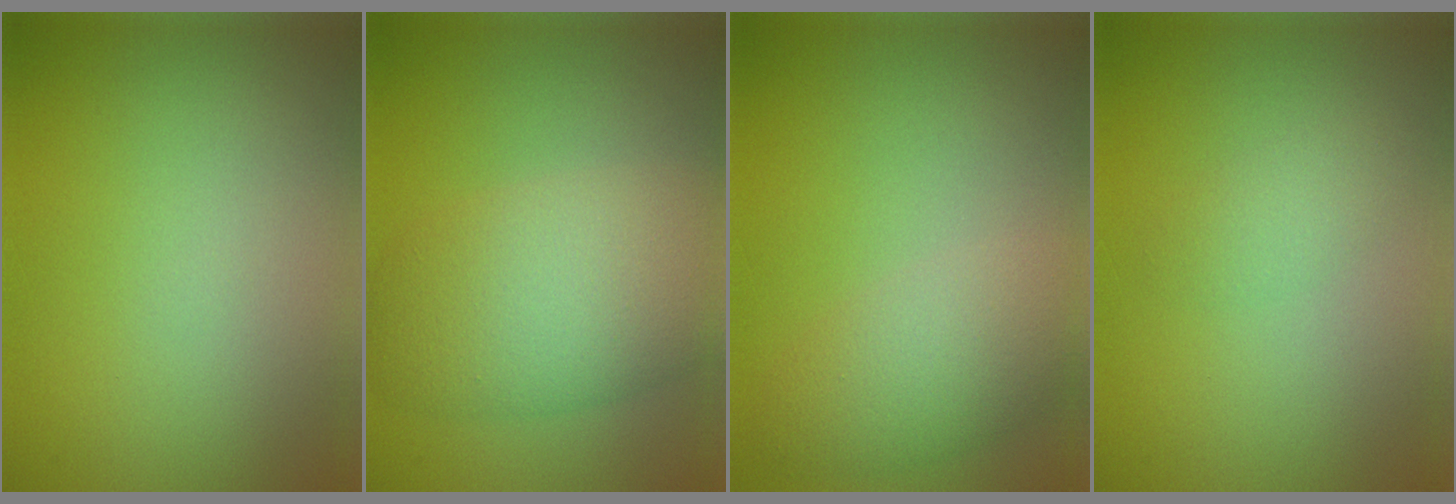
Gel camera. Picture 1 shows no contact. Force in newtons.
{"total": 7.9, "press": 7.9, "slide": 0.4}
{"total": 4.1, "press": 4.0, "slide": 0.4}
{"total": 1.4, "press": 1.4, "slide": 0.0}